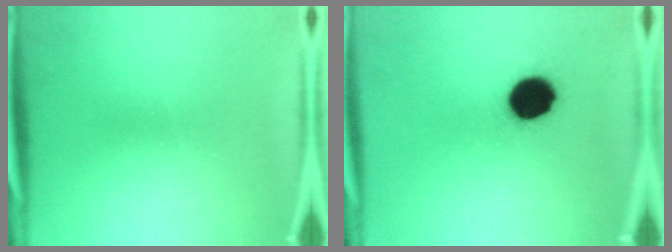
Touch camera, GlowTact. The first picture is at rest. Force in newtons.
{"total": 11.9}